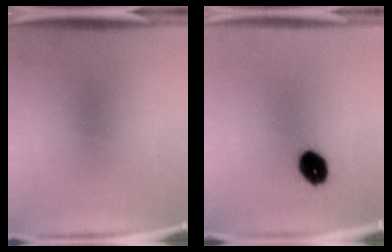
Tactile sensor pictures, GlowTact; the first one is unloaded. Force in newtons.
{"total": 7.6}